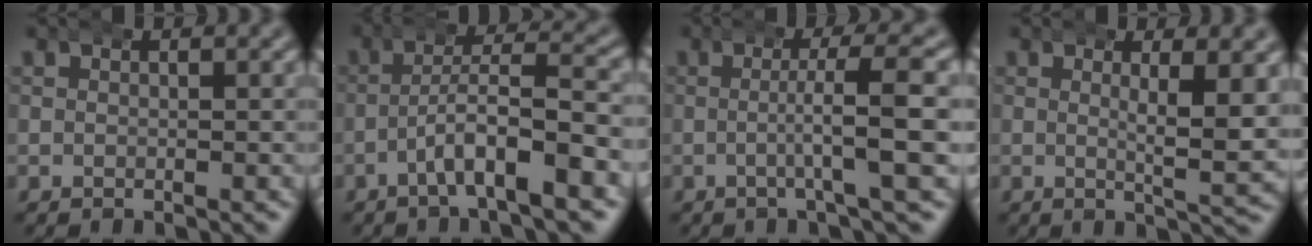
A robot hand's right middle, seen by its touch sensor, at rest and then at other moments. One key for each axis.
{"total": 4.9, "fx": -2.6, "fy": 0.7, "fz": 4.1, "tx": -0.061, "ty": 0.012, "tz": -0.045}
{"total": 3.9, "fx": -0.5, "fy": -0.5, "fz": 3.9, "tx": -0.063, "ty": 0.002, "tz": -0.008}
{"total": 4.5, "fx": 1.5, "fy": 0.4, "fz": 4.2, "tx": -0.064, "ty": -0.002, "tz": 0.023}